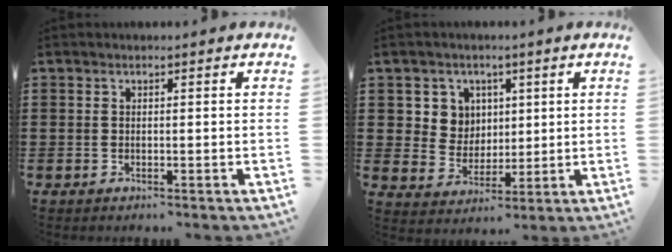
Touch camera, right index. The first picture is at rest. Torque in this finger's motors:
{"motor_torque": [0.19, 0.03, 0.37, 0.04]}